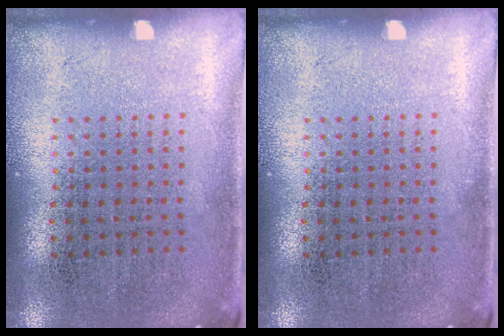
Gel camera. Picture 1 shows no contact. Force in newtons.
{"total": 0.0}